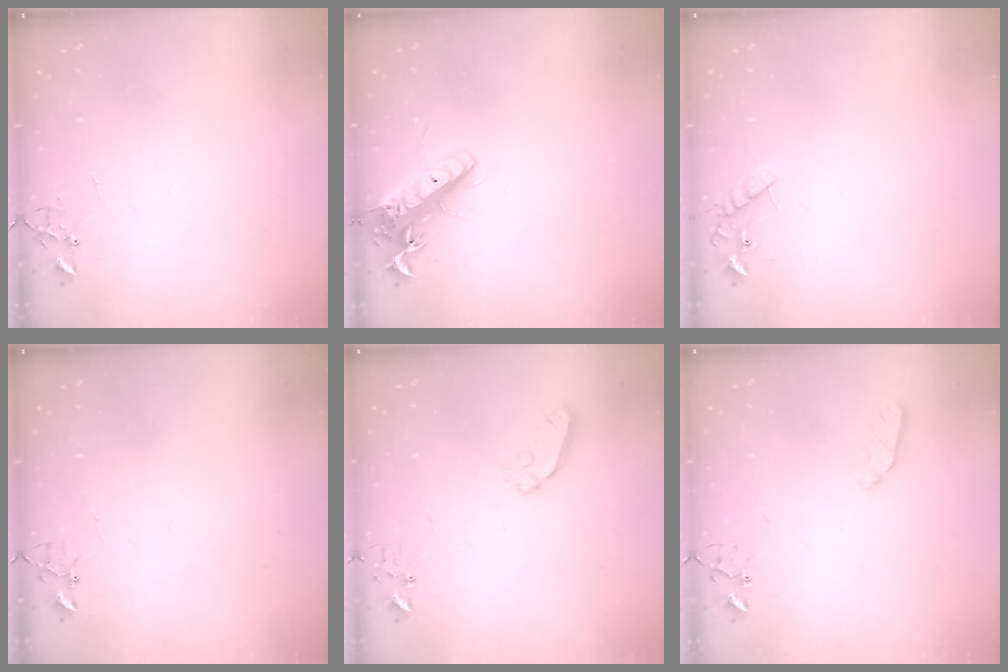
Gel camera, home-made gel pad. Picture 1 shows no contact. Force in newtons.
{"total": 14.5, "press": 14.2, "slide": 2.8}
{"total": 8.0, "press": 8.0, "slide": 0.4}
{"total": 3.4, "press": 3.4, "slide": 0.3}
{"total": 7.0, "press": 7.0, "slide": 0.6}
{"total": 5.4, "press": 5.3, "slide": 0.7}